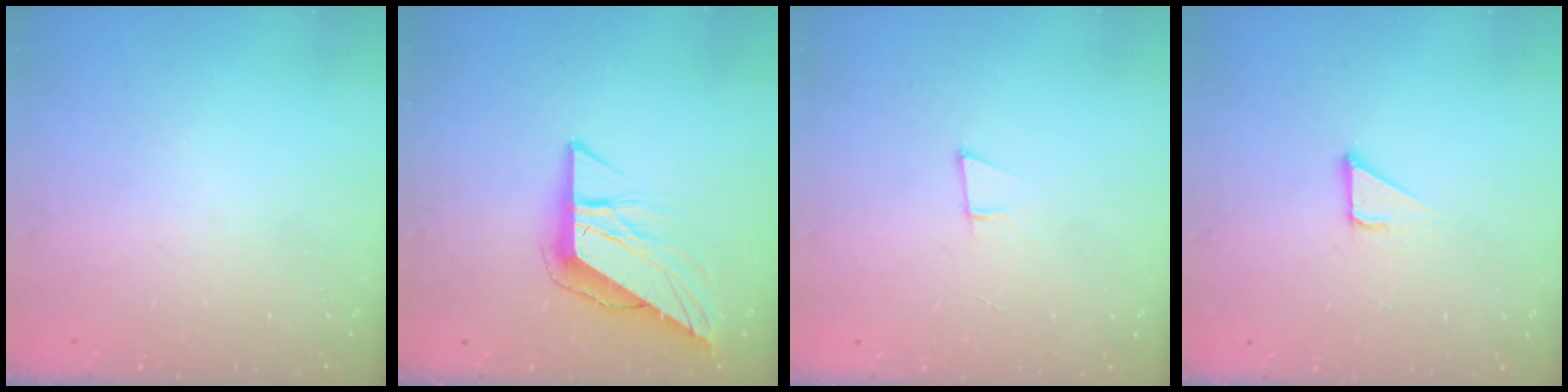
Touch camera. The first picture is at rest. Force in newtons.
{"total": 9.3, "press": 9.3, "slide": 0.5}
{"total": 5.2, "press": 4.3, "slide": 2.9}
{"total": 2.1, "press": 2.1, "slide": 0.1}